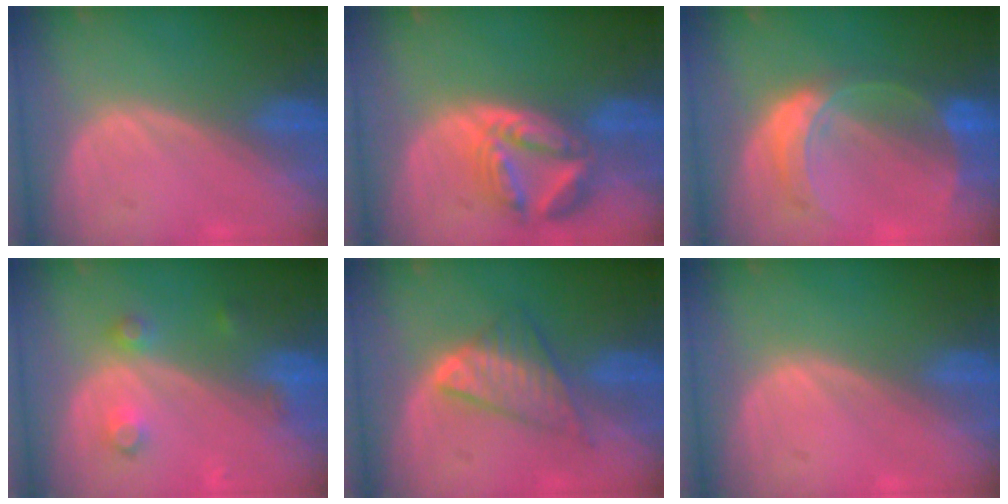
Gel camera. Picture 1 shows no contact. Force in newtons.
{"total": 8.0, "press": 7.1, "slide": 3.7}
{"total": 7.6, "press": 6.6, "slide": 3.8}
{"total": 3.7, "press": 3.5, "slide": 1.4}
{"total": 5.8, "press": 5.8, "slide": 0.5}
{"total": 0.0}